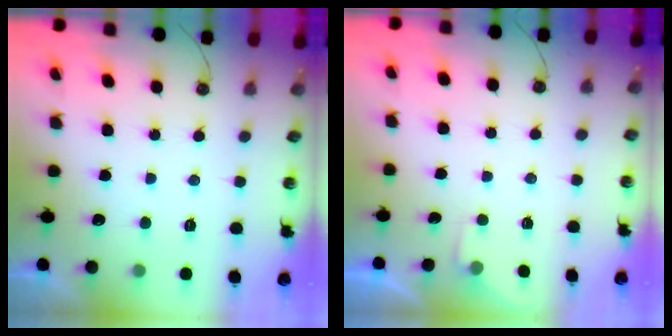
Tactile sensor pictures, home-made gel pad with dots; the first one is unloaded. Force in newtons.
{"total": 2.9, "press": 2.8, "slide": 0.4}